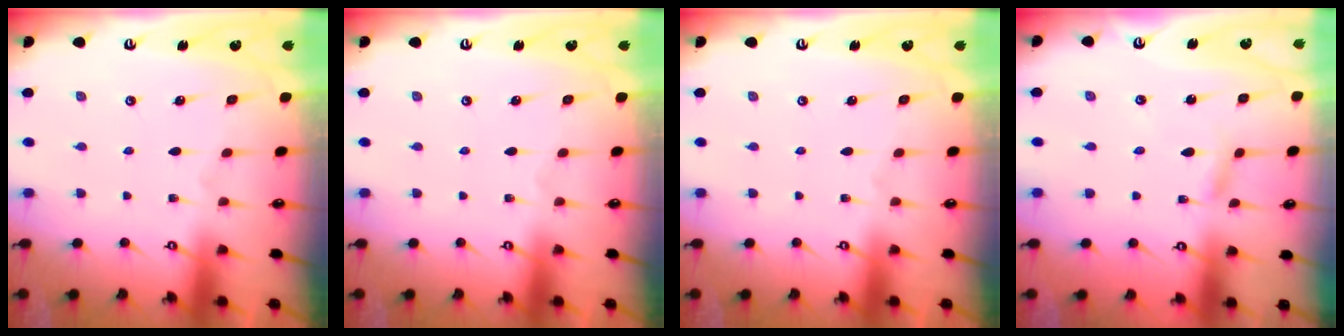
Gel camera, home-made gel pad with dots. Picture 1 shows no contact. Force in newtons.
{"total": 0.0}
{"total": 0.0}
{"total": 2.5, "press": 2.5, "slide": 0.2}